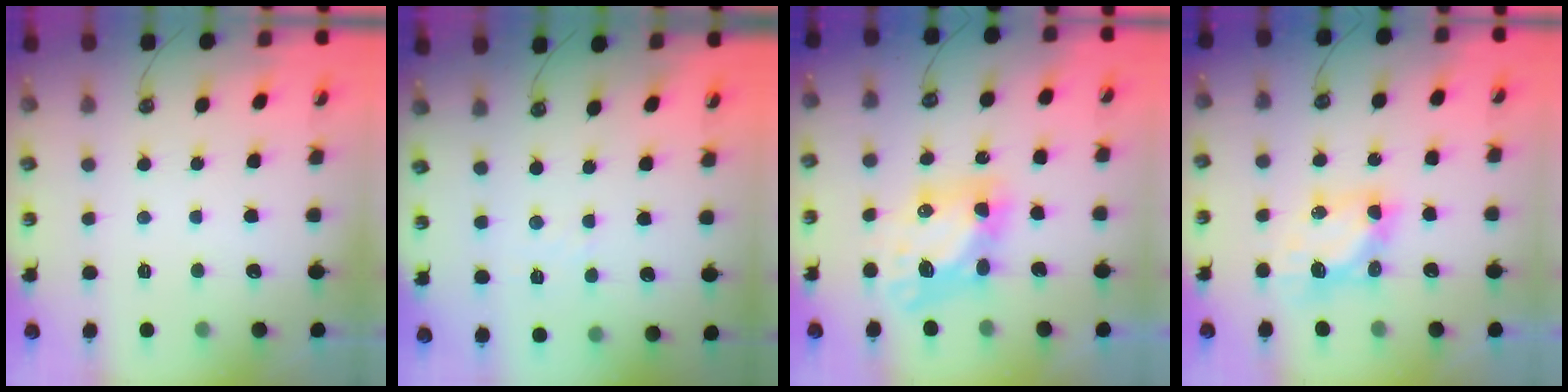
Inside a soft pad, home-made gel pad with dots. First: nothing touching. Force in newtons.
{"total": 2.4, "press": 2.4, "slide": 0.4}
{"total": 8.9, "press": 8.9, "slide": 0.7}
{"total": 6.8, "press": 6.8, "slide": 0.4}